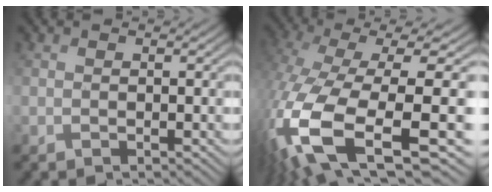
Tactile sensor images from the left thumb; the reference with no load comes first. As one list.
[{"total": 17.4, "force": [-5.2, 6.2, 15.4], "torque": [-0.374, -0.047, -0.058]}]